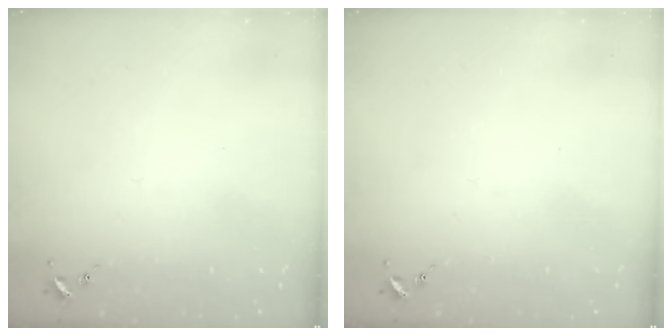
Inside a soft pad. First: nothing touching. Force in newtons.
{"total": 0.0}